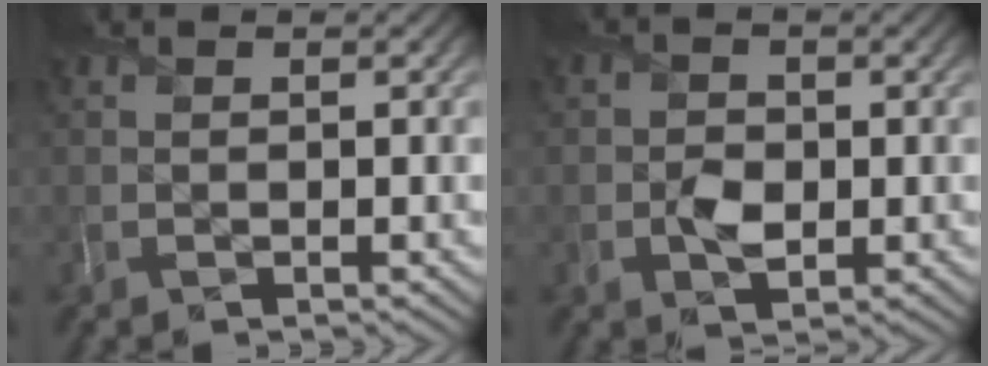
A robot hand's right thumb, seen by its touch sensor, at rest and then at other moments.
{"total": 2.9, "force": [-0.7, 2.1, 1.8], "torque": [-0.032, -0.005, -0.015]}